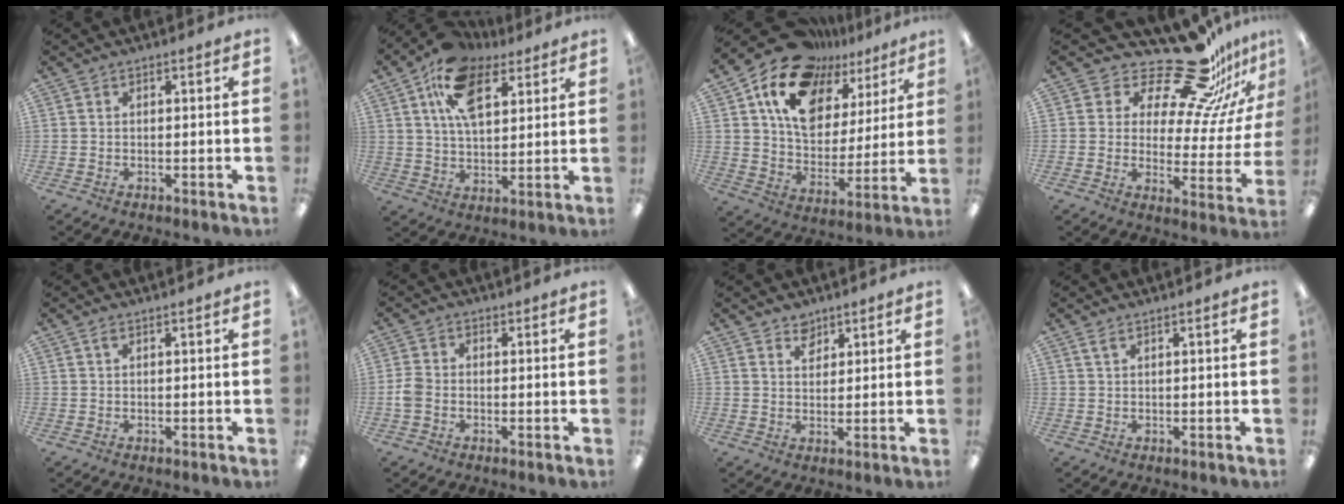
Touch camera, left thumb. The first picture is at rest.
{"total": 15.2, "force": [8.3, 8.4, 9.6], "torque": [-0.171, -0.015, 0.151]}
{"total": 16.7, "force": [11.7, 9.8, 6.8], "torque": [-0.148, -0.070, 0.216]}
{"total": 20.9, "force": [17.3, 6.5, 9.8], "torque": [-0.151, -0.128, 0.289]}
{"total": 0.8, "force": [0.5, 0.1, 0.5], "torque": [-0.012, 0.002, 0.009]}
{"total": 3.6, "force": [-0.8, 2.7, 2.2], "torque": [-0.044, 0.007, -0.014]}
{"total": 3.6, "force": [3.0, 1.9, 0.7], "torque": [-0.004, -0.015, 0.054]}
{"total": 1.4, "force": [1.0, 0.2, 1.0], "torque": [-0.021, 0.002, 0.017]}